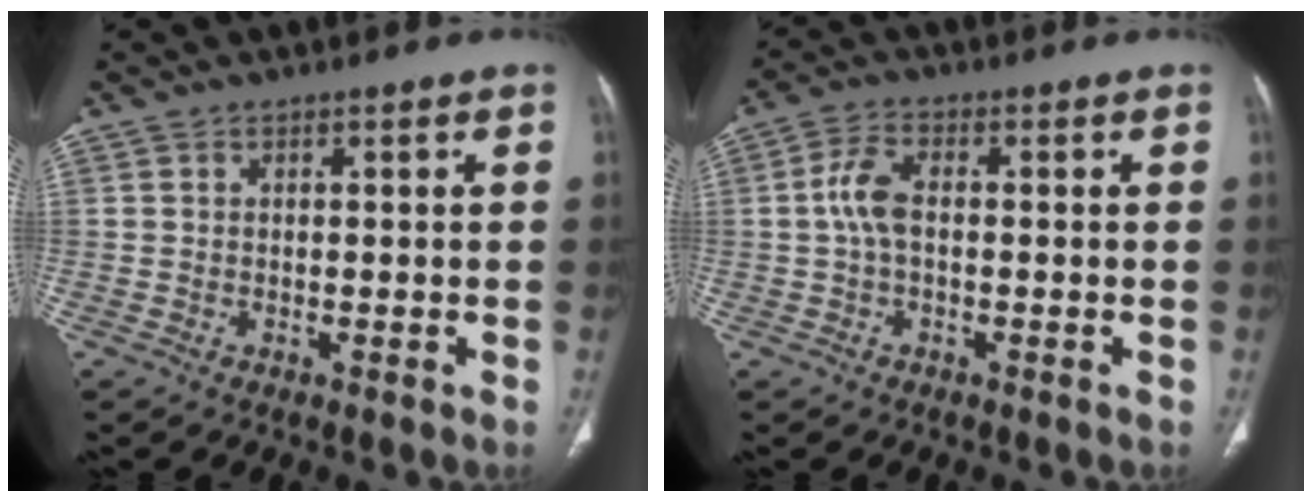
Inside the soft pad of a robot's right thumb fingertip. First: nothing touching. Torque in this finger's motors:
{"motor_torque": [0.01, 0.01, 0.39, -0.30, 0.01]}